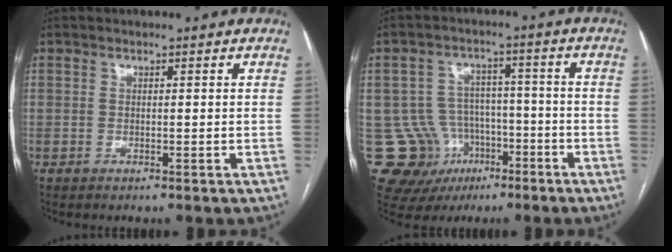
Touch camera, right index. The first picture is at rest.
{"total": 13.7, "force": [-5.9, 11.8, 3.7], "torque": [-0.071, 0.048, -0.079]}